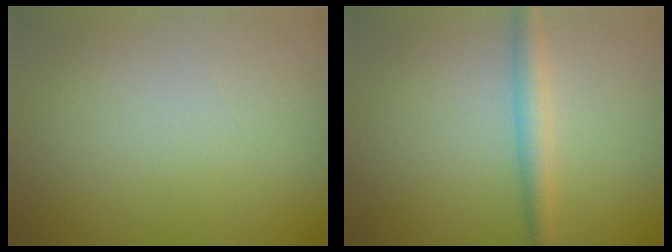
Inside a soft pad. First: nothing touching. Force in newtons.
{"total": 2.3, "press": 2.3, "slide": 0.1}